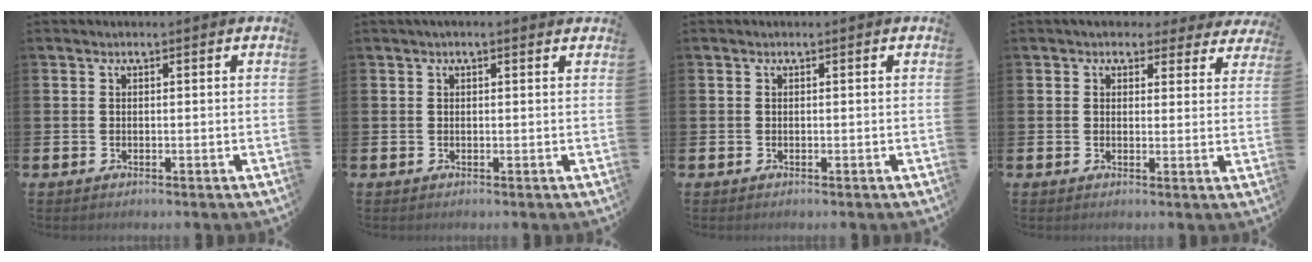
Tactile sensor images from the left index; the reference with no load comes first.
{"total": 0.7, "force": [0.4, 0.2, 0.5], "torque": [-0.001, 0.000, 0.004]}
{"total": 0.0}
{"total": 3.5, "force": [3.0, 1.7, 0.5], "torque": [-0.011, -0.014, 0.050]}